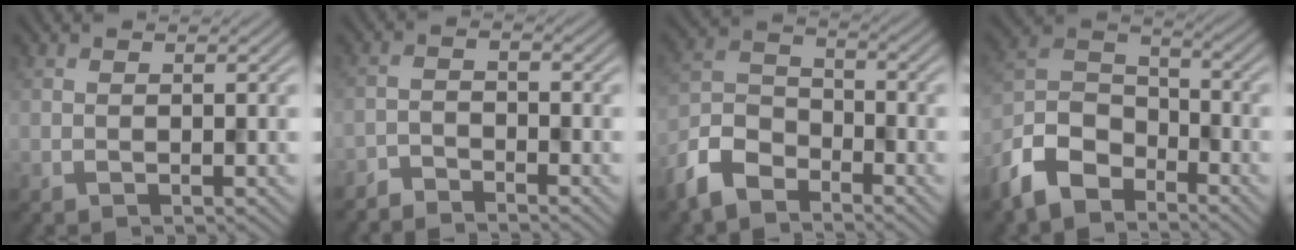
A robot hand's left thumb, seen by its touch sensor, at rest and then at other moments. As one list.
[{"total": 3.0, "force": [-2.9, 0.4, 0.5], "torque": [-0.010, -0.003, -0.066]}, {"total": 7.7, "force": [-5.8, 3.7, 3.5], "torque": [-0.086, -0.006, -0.140]}, {"total": 9.6, "force": [-7.0, 4.8, 4.6], "torque": [-0.110, -0.004, -0.165]}]